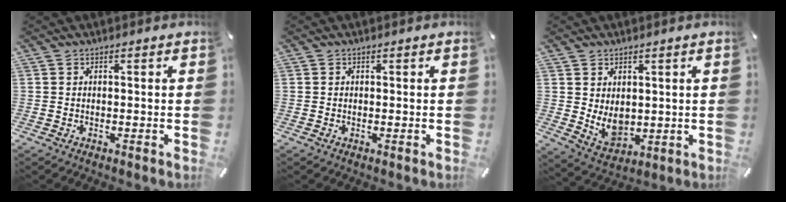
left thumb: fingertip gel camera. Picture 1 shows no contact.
{"total": 0.0}
{"total": 6.9, "force": [1.5, 5.5, 3.9], "torque": [-0.064, -0.014, 0.032]}